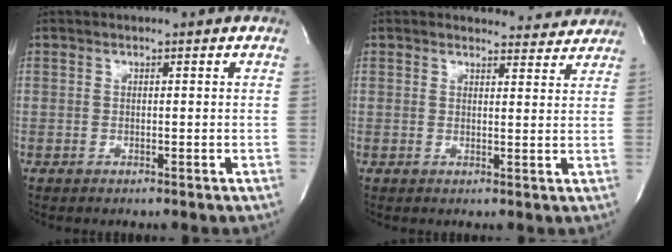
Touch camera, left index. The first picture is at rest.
{"total": 4.7, "force": [4.6, 1.0, -0.4], "torque": [0.005, -0.004, 0.042]}